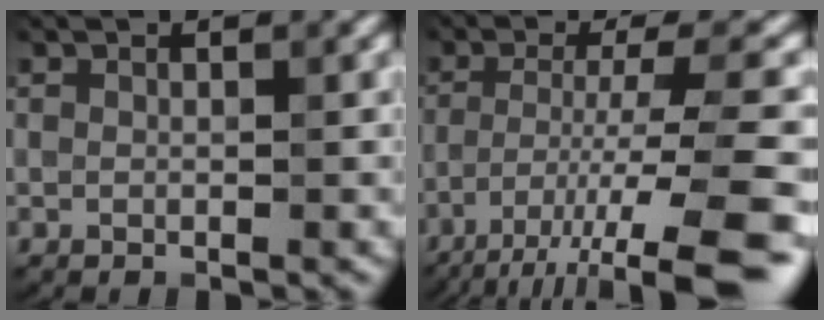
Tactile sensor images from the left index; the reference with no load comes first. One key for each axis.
{"total": 12.0, "fx": -7.5, "fy": 2.0, "fz": 9.2, "tx": -0.133, "ty": 0.004, "tz": -0.114}